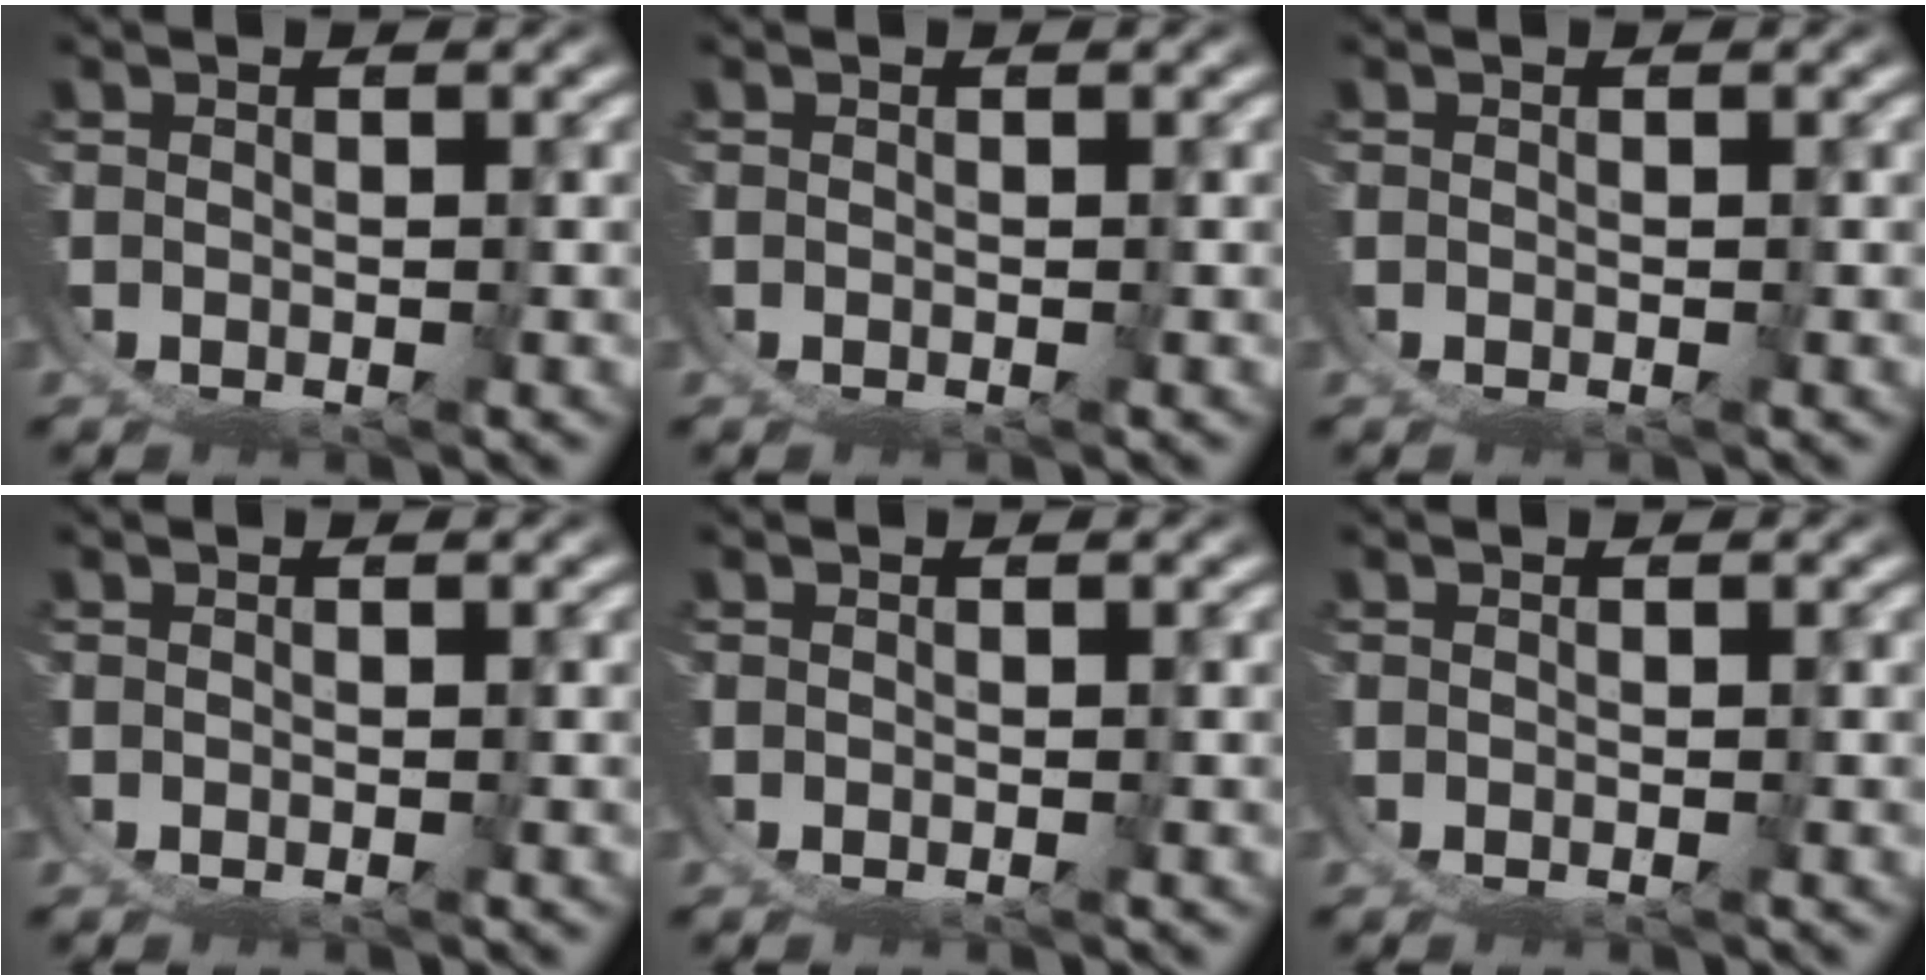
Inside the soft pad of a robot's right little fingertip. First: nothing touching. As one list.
[{"total": 0.0}, {"total": 0.0}, {"total": 0.0}, {"total": 0.0}, {"total": 0.0}]